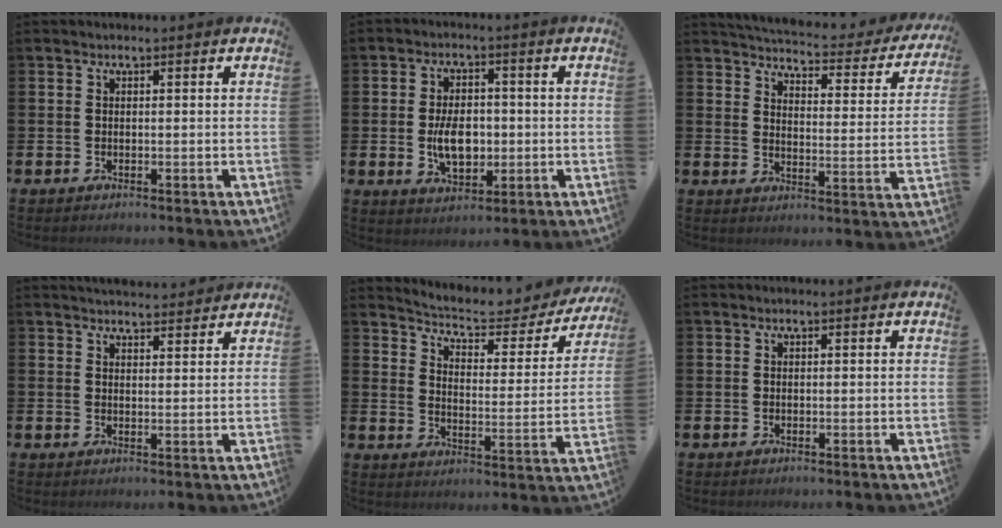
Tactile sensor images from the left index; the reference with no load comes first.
{"total": 6.0, "force": [-0.6, 3.8, 4.7], "torque": [-0.079, 0.002, -0.015]}
{"total": 4.5, "force": [4.3, 0.7, 1.0], "torque": [-0.041, -0.039, 0.068]}
{"total": 3.6, "force": [3.6, 0.5, 0.1], "torque": [-0.002, -0.021, 0.064]}
{"total": 5.6, "force": [5.1, 1.4, 1.8], "torque": [-0.060, -0.038, 0.080]}
{"total": 0.0}